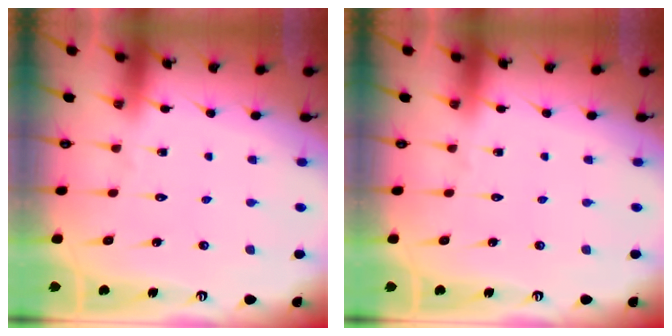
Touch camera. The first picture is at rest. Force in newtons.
{"total": 0.0}